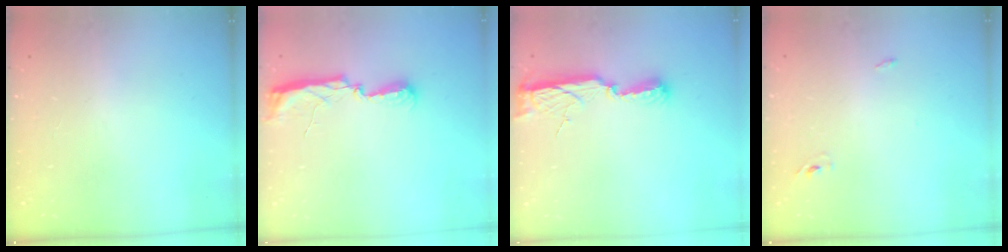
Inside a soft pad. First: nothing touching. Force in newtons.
{"total": 11.5, "press": 10.2, "slide": 5.3}
{"total": 8.1, "press": 8.1, "slide": 0.7}
{"total": 2.4, "press": 2.2, "slide": 1.0}